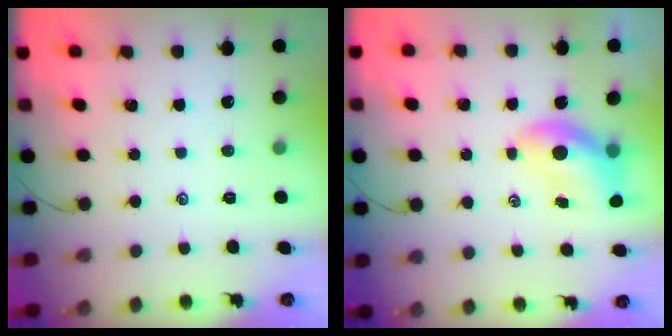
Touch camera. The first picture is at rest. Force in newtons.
{"total": 7.1, "press": 7.0, "slide": 0.9}